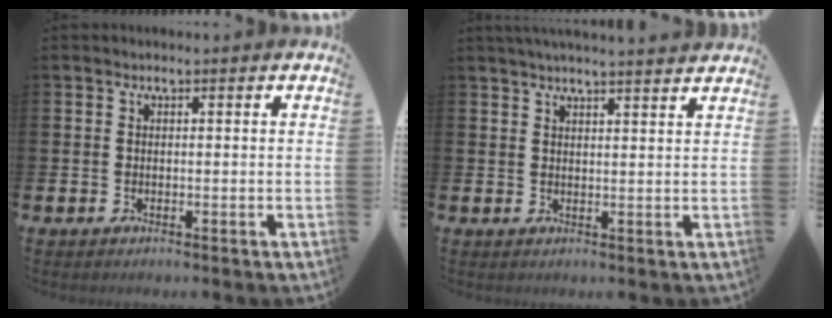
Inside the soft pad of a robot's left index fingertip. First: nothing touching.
{"total": 3.0, "force": [3.0, -0.5, 0.5], "torque": [-0.015, -0.013, 0.054]}